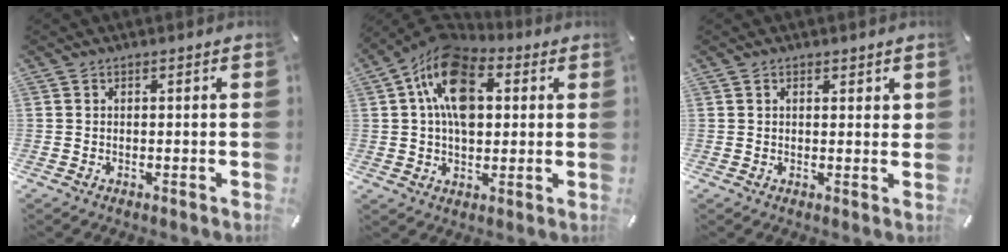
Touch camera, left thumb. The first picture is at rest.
{"total": 15.5, "force": [3.7, 10.1, 11.1], "torque": [-0.194, 0.002, 0.070]}
{"total": 1.8, "force": [0.9, 0.8, 1.2], "torque": [-0.017, -0.001, 0.015]}